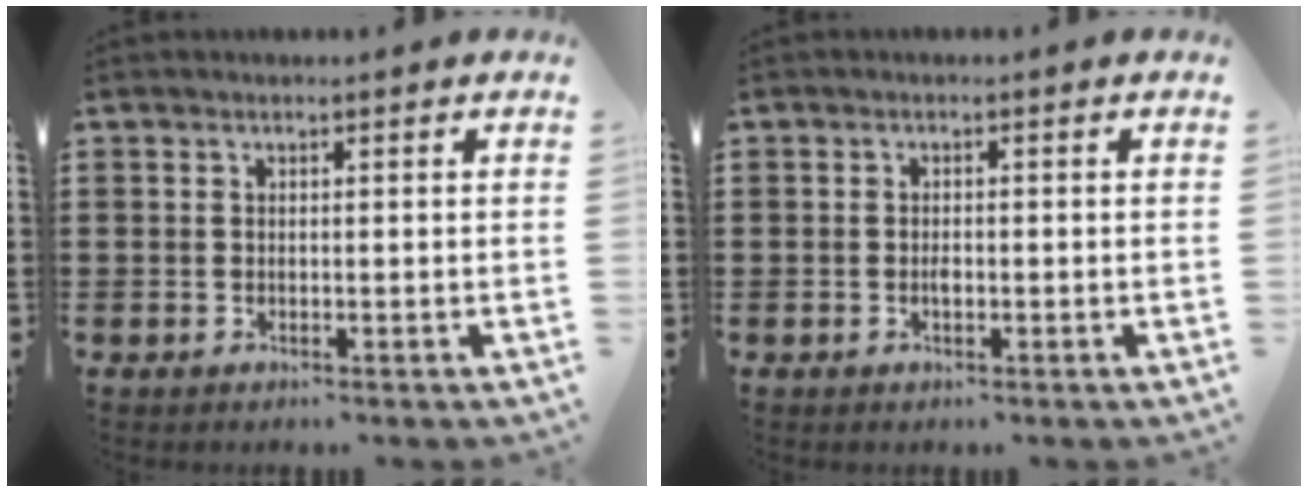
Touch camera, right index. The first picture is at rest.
{"total": 1.2, "force": [-0.3, 0.4, 1.1], "torque": [-0.022, -0.006, -0.004]}